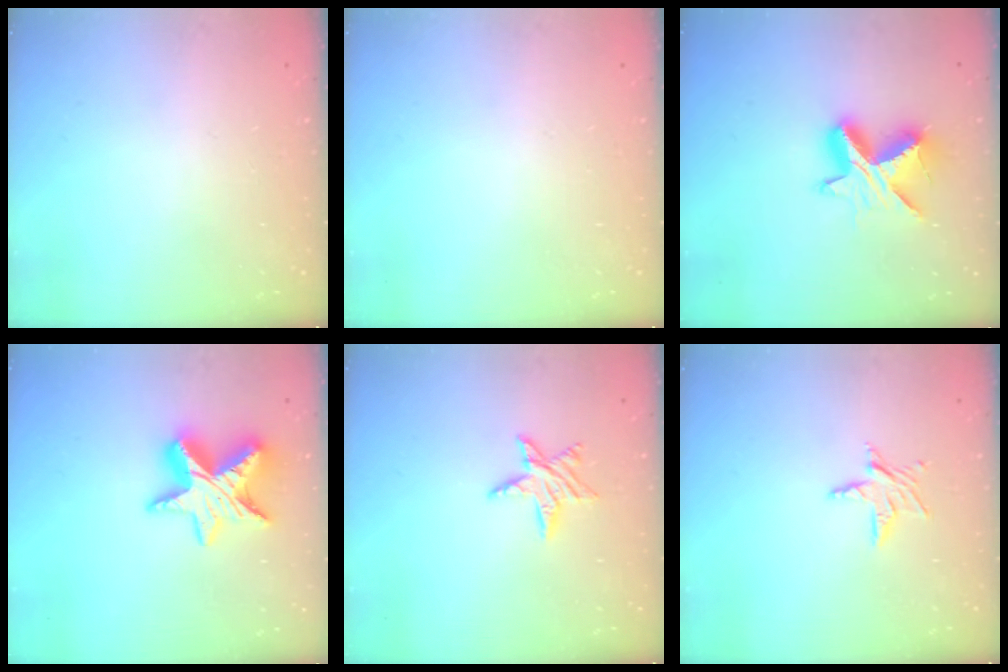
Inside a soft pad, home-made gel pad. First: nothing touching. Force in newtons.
{"total": 0.0}
{"total": 9.9, "press": 9.9, "slide": 0.7}
{"total": 13.9, "press": 13.9, "slide": 0.6}
{"total": 6.9, "press": 6.9, "slide": 0.2}
{"total": 5.5, "press": 5.5, "slide": 0.5}